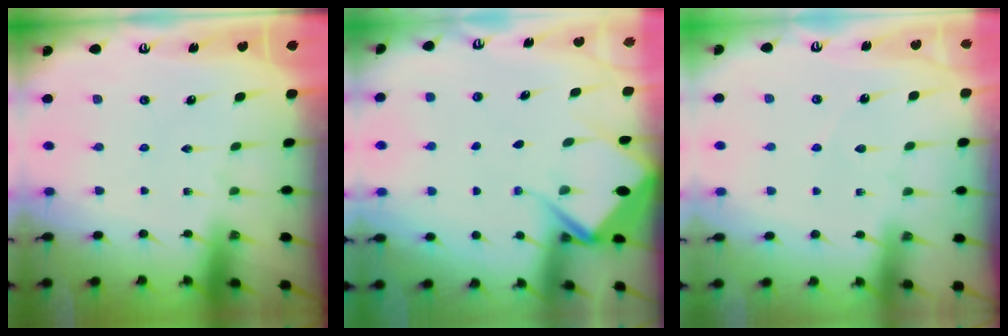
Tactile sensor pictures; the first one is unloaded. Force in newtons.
{"total": 9.1, "press": 9.1, "slide": 1.0}
{"total": 5.3, "press": 5.3, "slide": 0.6}